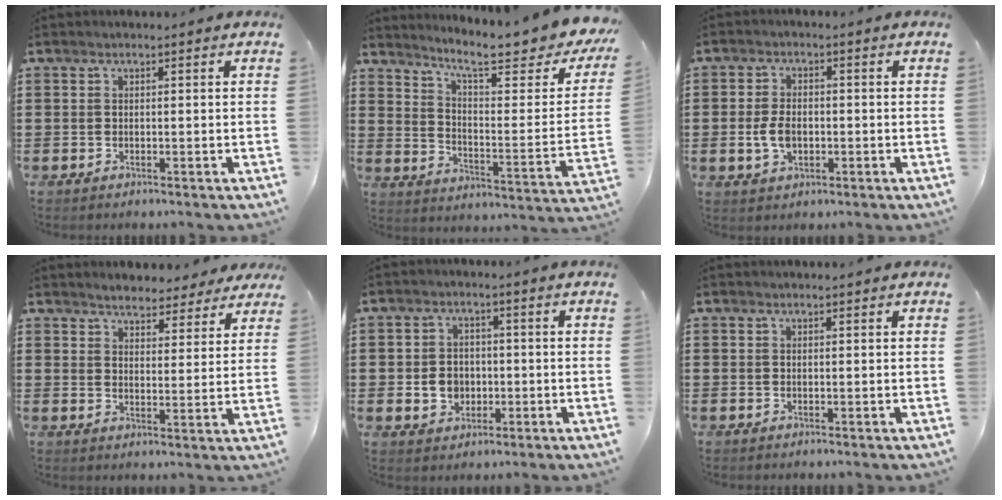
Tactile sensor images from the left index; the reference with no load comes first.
{"total": 9.5, "force": [7.5, 0.9, 5.8], "torque": [-0.118, -0.057, 0.116]}
{"total": 4.4, "force": [-0.6, 2.6, 3.5], "torque": [-0.086, -0.003, -0.016]}
{"total": 4.2, "force": [4.1, 0.8, 0.4], "torque": [-0.026, -0.012, 0.075]}
{"total": 4.1, "force": [-0.7, 3.5, 2.1], "torque": [-0.041, 0.003, -0.017]}
{"total": 0.0}